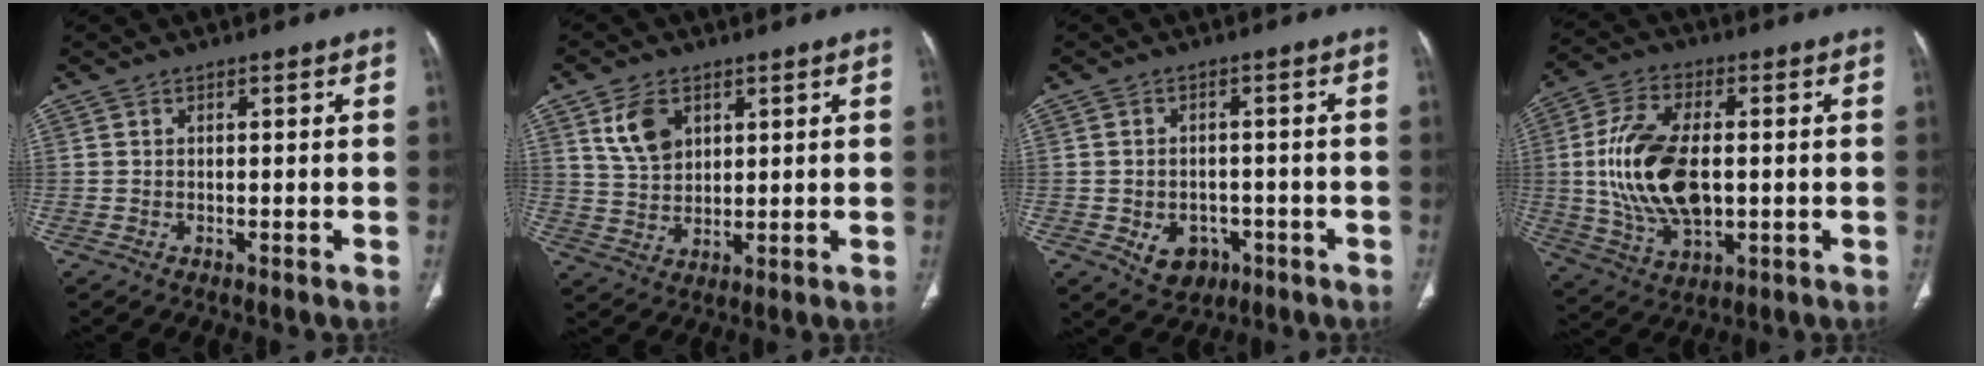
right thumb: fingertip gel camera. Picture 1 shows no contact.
{"total": 7.4, "force": [3.4, 4.9, 4.4], "torque": [-0.065, -0.015, 0.072]}
{"total": 6.4, "force": [-2.3, 5.0, 3.2], "torque": [-0.031, 0.016, -0.022]}
{"total": 17.4, "force": [0.2, 9.5, 14.5], "torque": [-0.282, 0.000, 0.012]}